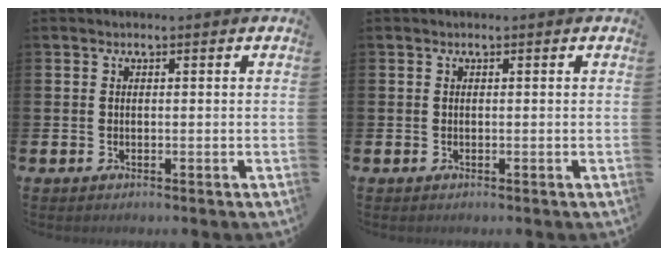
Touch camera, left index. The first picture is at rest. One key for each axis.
{"total": 0.0}